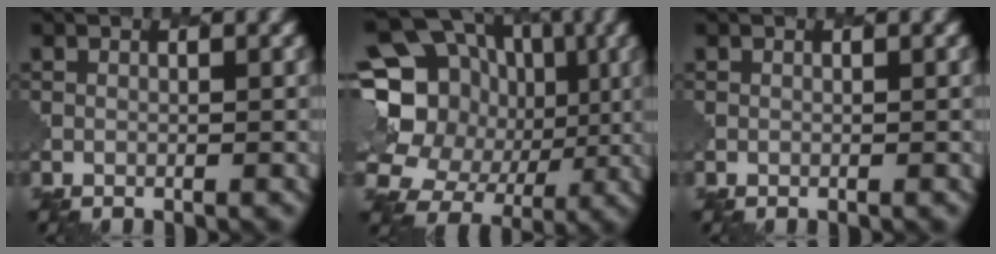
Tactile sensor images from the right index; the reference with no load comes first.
{"total": 19.1, "force": [1.9, 16.6, 9.3], "torque": [-0.208, 0.040, 0.010]}
{"total": 0.0}